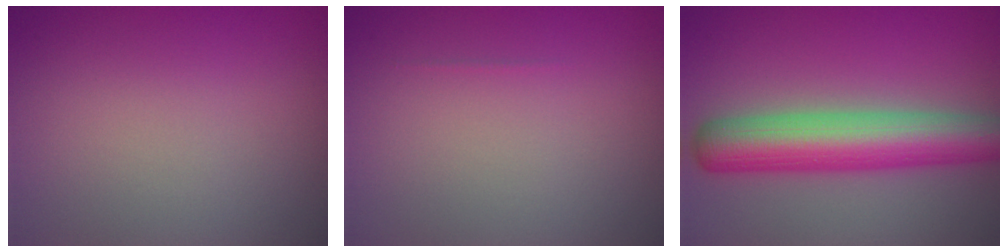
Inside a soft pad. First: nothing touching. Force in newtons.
{"total": 0.0}
{"total": 8.0, "press": 8.0, "slide": 0.3}